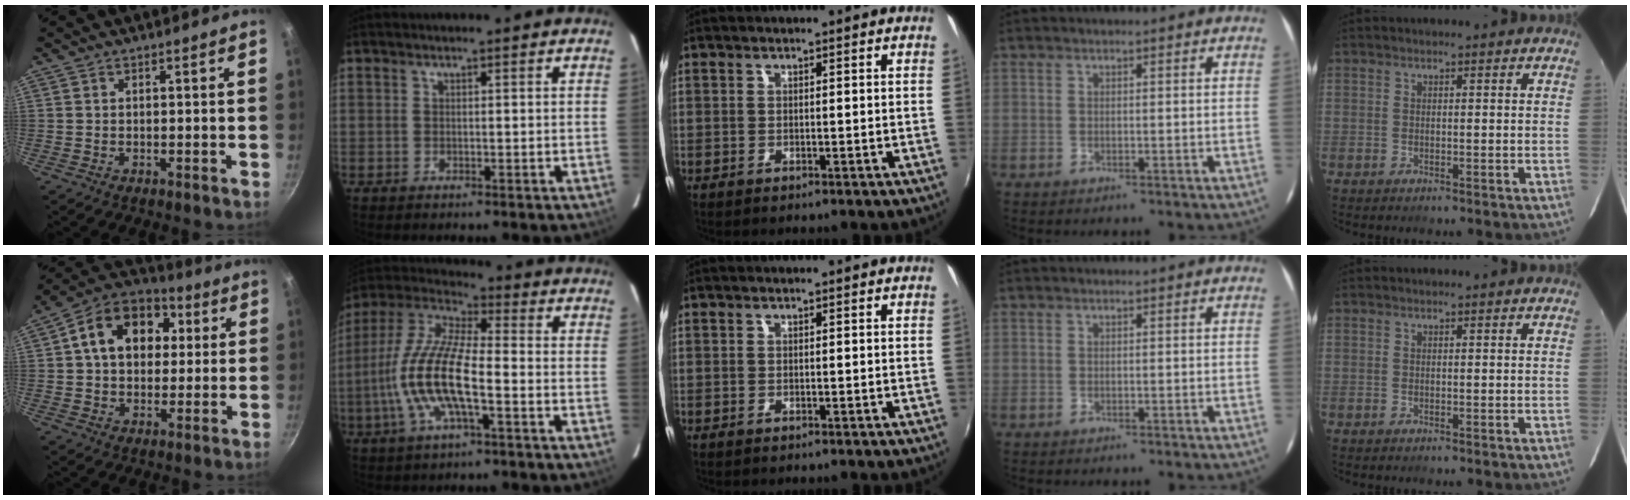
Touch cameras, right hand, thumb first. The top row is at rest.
{"thumb": {"total": 16.2, "force": [3.4, 11.9, 10.4], "torque": [-0.144, 0.025, 0.039]}, "index": {"total": 15.2, "force": [-4.1, 4.1, 14.1], "torque": [-0.292, -0.003, -0.087]}}